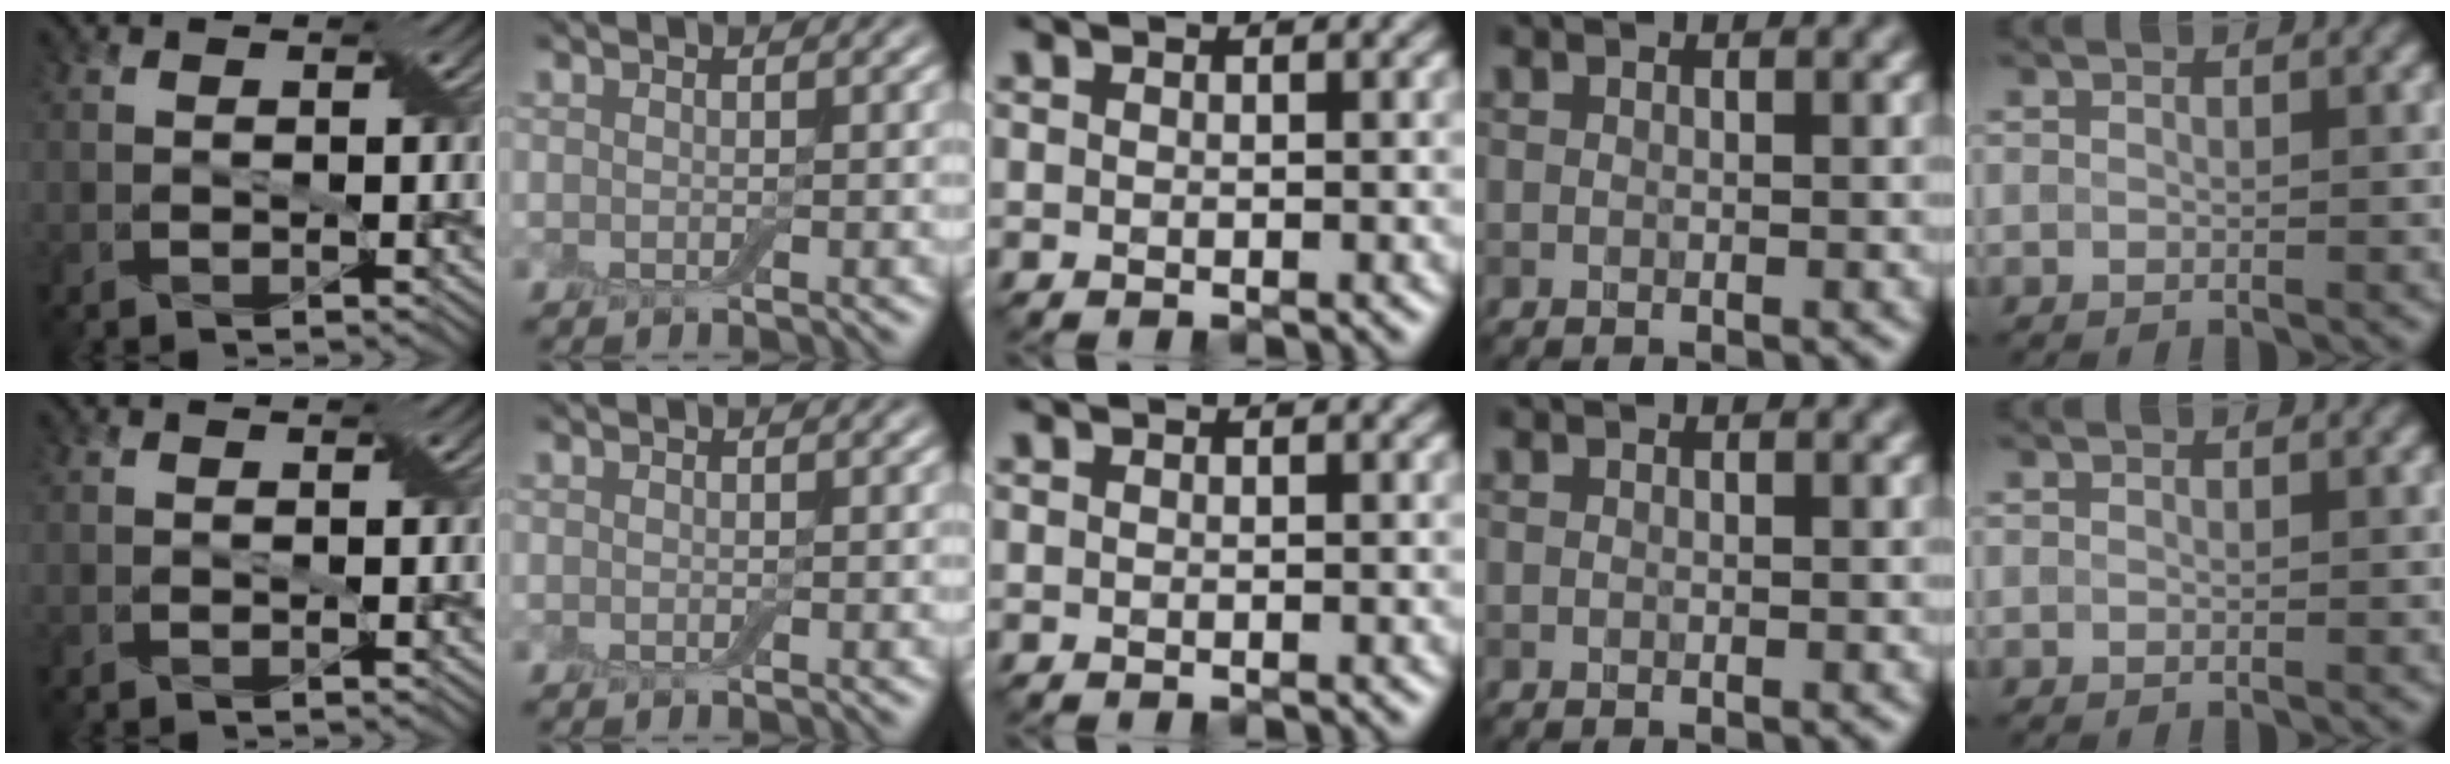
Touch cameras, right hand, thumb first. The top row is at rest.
{}